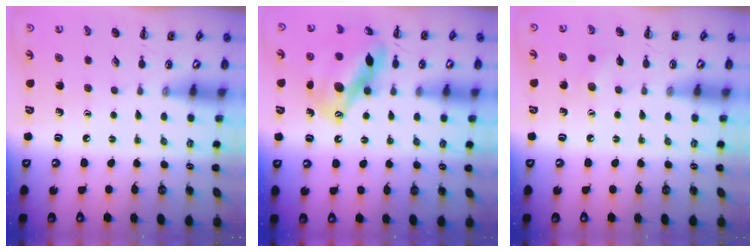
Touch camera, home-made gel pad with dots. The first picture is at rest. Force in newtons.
{"total": 15.5, "press": 15.0, "slide": 3.9}
{"total": 4.5, "press": 4.4, "slide": 0.9}